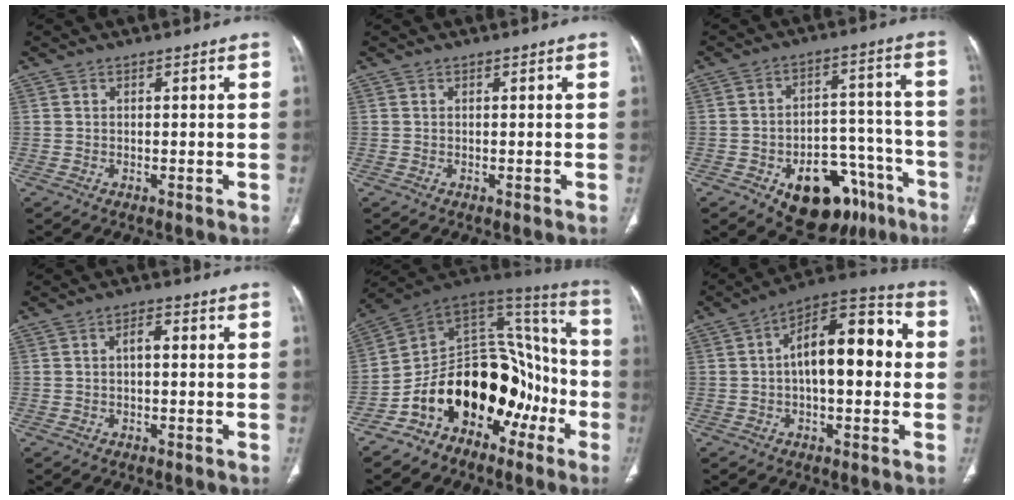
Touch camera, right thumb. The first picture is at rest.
{"total": 0.0}
{"total": 18.8, "force": [-10.0, 11.2, 11.4], "torque": [-0.104, 0.076, -0.131]}
{"total": 2.3, "force": [0.0, 1.1, 2.0], "torque": [-0.028, 0.013, -0.003]}
{"total": 25.6, "force": [-9.2, 16.6, 17.1], "torque": [-0.235, 0.120, -0.140]}
{"total": 16.3, "force": [1.1, 7.7, 14.4], "torque": [-0.197, 0.046, 0.007]}